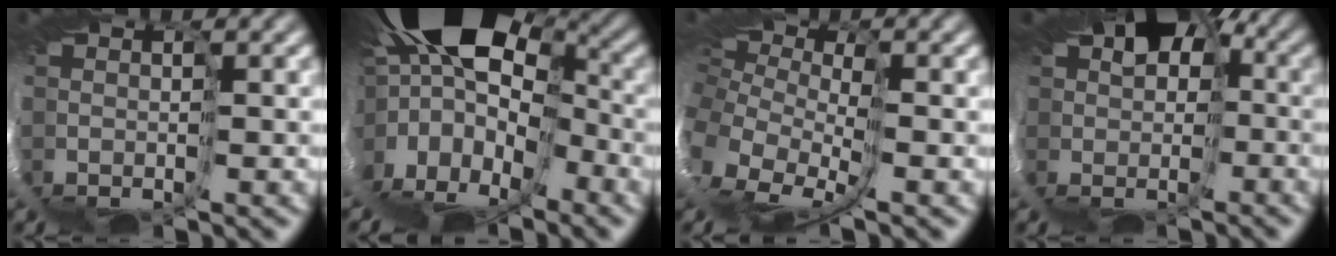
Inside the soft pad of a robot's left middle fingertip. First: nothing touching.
{"total": 13.7, "force": [0.8, 7.7, 11.3], "torque": [-0.156, -0.027, 0.018]}
{"total": 6.2, "force": [0.4, 3.8, 4.9], "torque": [-0.097, -0.006, 0.028]}
{"total": 10.5, "force": [-0.4, 8.9, 5.5], "torque": [-0.117, -0.029, -0.004]}